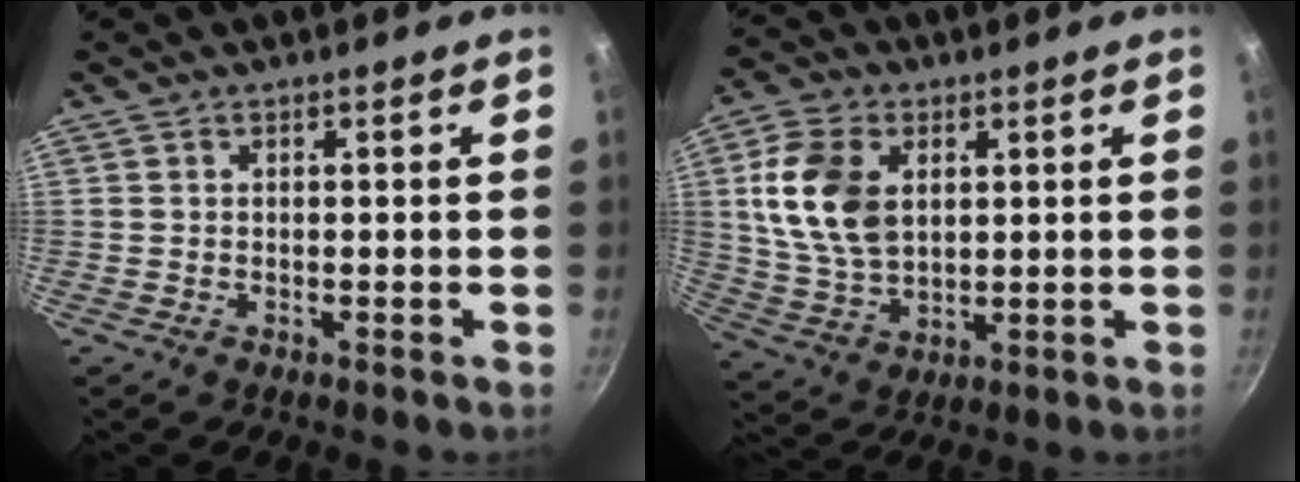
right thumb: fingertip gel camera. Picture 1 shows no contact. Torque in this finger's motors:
{"motor_torque": [1.71, 1.85, 1.60, 0.00, 0.45]}